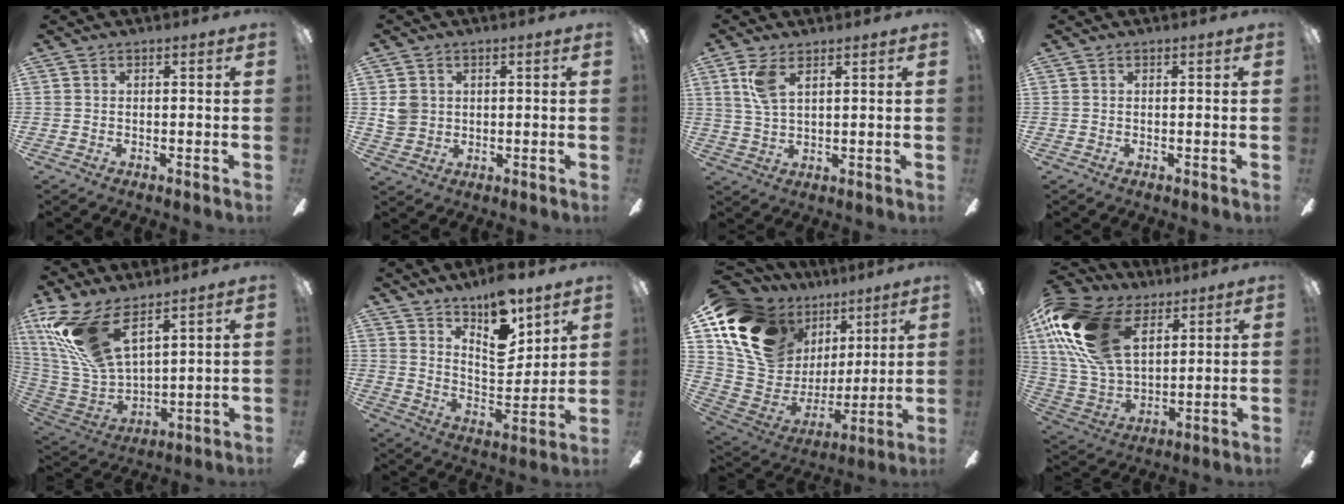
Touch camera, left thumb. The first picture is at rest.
{"total": 4.2, "force": [1.3, 3.9, 1.0], "torque": [-0.012, 0.003, 0.023]}
{"total": 6.2, "force": [3.2, 2.7, 4.6], "torque": [-0.107, 0.002, 0.056]}
{"total": 0.0}
{"total": 20.0, "force": [11.6, 9.0, 13.6], "torque": [-0.314, -0.047, 0.210]}
{"total": 13.1, "force": [10.2, 4.8, 6.6], "torque": [-0.102, -0.065, 0.182]}
{"total": 18.0, "force": [9.9, 12.5, 8.3], "torque": [-0.196, -0.048, 0.196]}
{"total": 24.7, "force": [10.0, 15.2, 16.7], "torque": [-0.369, -0.021, 0.183]}